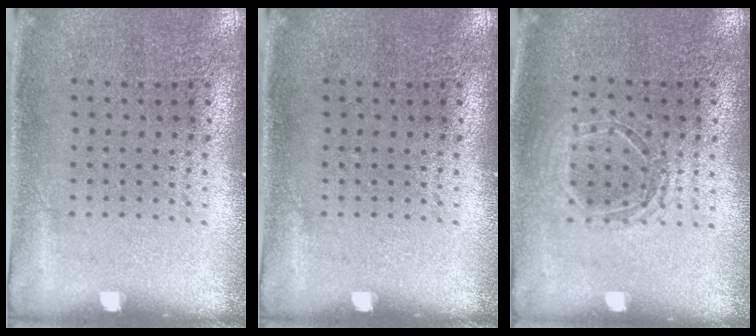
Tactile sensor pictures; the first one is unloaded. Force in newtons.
{"total": 0.0}
{"total": 1.4, "press": 1.2, "slide": 0.7}